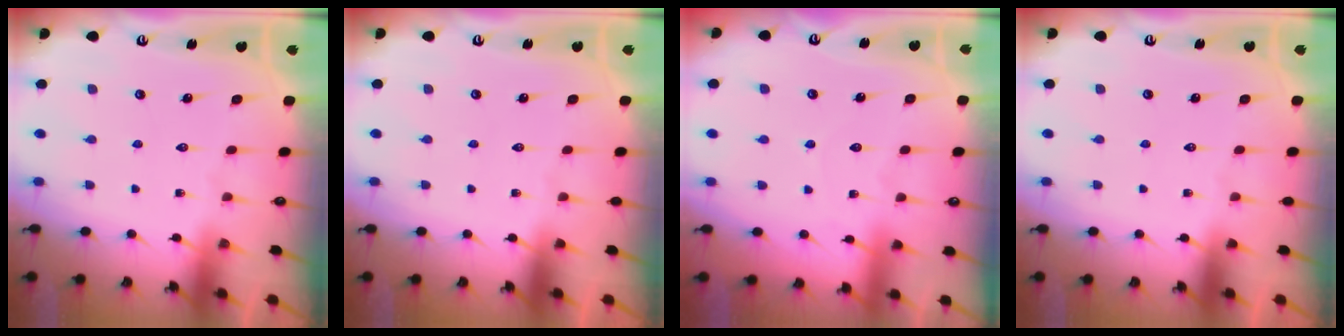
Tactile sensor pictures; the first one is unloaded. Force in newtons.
{"total": 0.0}
{"total": 2.6, "press": 2.6, "slide": 0.3}
{"total": 0.0}